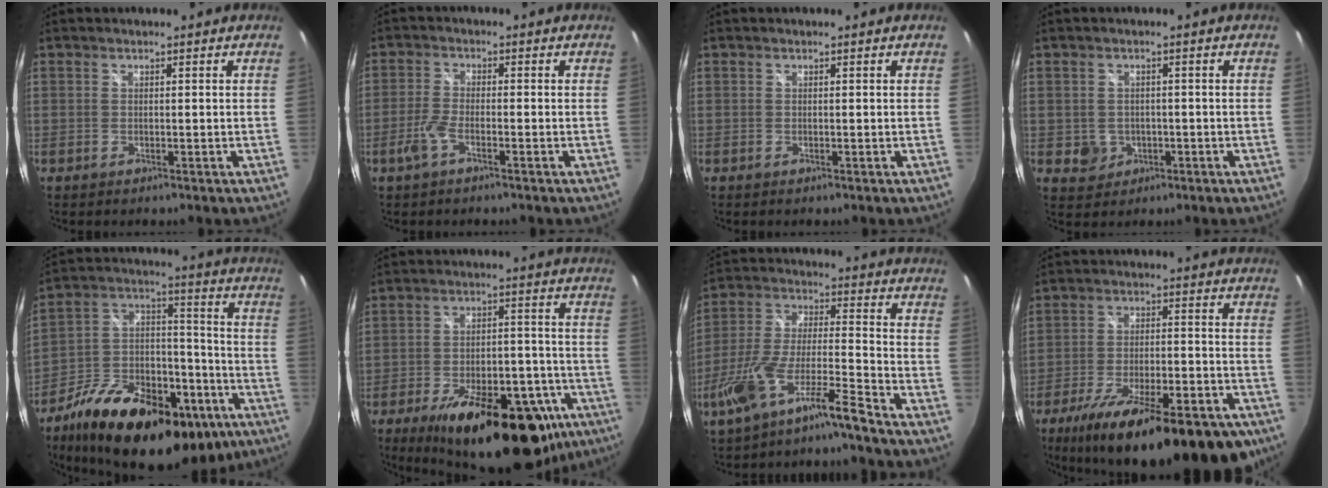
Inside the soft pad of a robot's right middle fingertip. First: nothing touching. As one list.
[{"total": 3.9, "force": [-2.2, 1.0, 3.1], "torque": [-0.082, -0.001, -0.044]}, {"total": 0.0}, {"total": 3.7, "force": [-0.8, 3.5, 1.0], "torque": [-0.023, 0.003, -0.003]}, {"total": 29.8, "force": [-18.2, 14.2, 18.8], "torque": [-0.322, 0.008, -0.274]}, {"total": 27.8, "force": [-17.5, 11.6, 18.2], "torque": [-0.268, -0.001, -0.226]}, {"total": 11.1, "force": [-8.3, 0.1, 7.4], "torque": [-0.156, 0.002, -0.155]}, {"total": 26.2, "force": [-18.2, 7.7, 17.3], "torque": [-0.284, -0.046, -0.256]}]